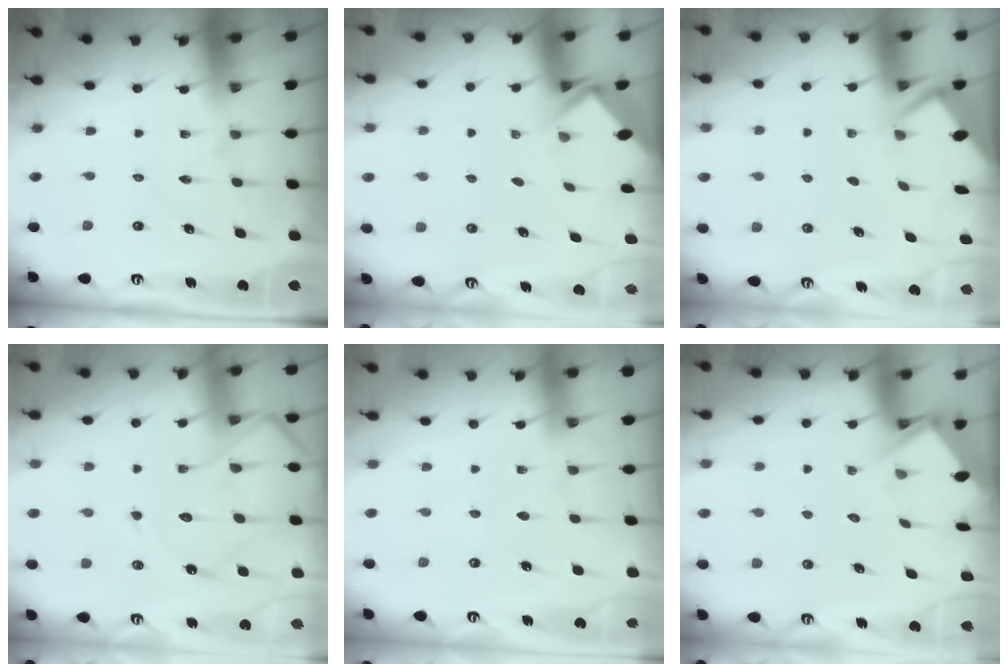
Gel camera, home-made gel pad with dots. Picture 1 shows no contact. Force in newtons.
{"total": 2.7, "press": 2.7, "slide": 0.2}
{"total": 2.6, "press": 2.6, "slide": 0.4}
{"total": 13.9, "press": 13.8, "slide": 1.4}
{"total": 2.5, "press": 2.4, "slide": 0.5}
{"total": 4.0, "press": 4.0, "slide": 0.4}